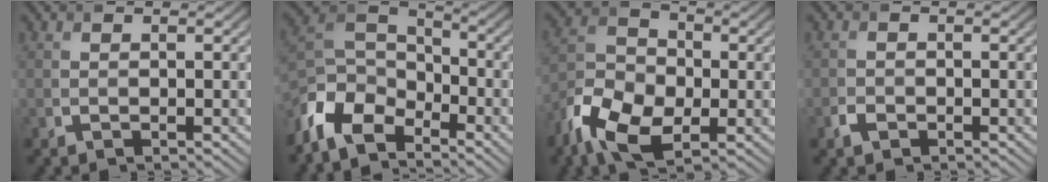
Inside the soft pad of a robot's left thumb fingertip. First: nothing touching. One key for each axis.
{"total": 9.2, "fx": -6.5, "fy": 4.6, "fz": 4.6, "tx": -0.117, "ty": -0.011, "tz": -0.149}
{"total": 10.3, "fx": -5.2, "fy": 6.0, "fz": 6.6, "tx": -0.145, "ty": -0.014, "tz": -0.114}
{"total": 1.4, "fx": -0.9, "fy": 0.9, "fz": 0.6, "tx": -0.014, "ty": -0.002, "tz": -0.019}